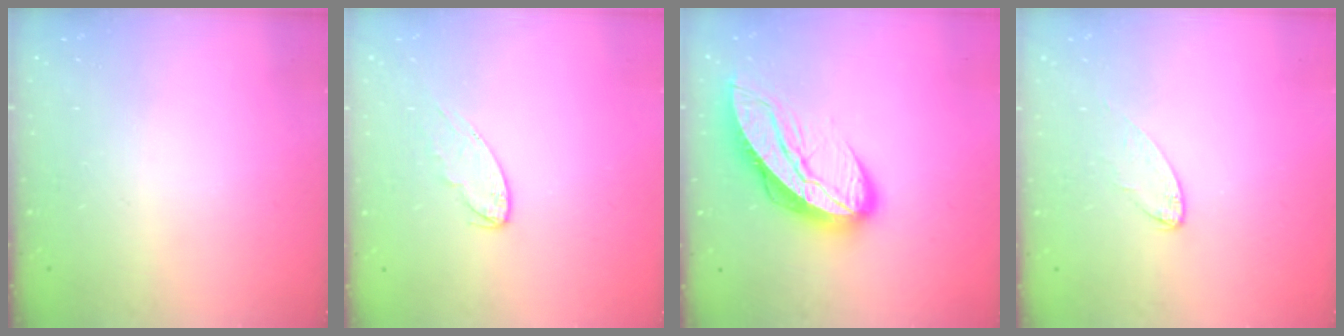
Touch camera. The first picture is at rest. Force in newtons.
{"total": 6.3, "press": 6.3, "slide": 0.8}
{"total": 13.6, "press": 13.5, "slide": 1.2}
{"total": 4.3, "press": 4.3, "slide": 0.3}